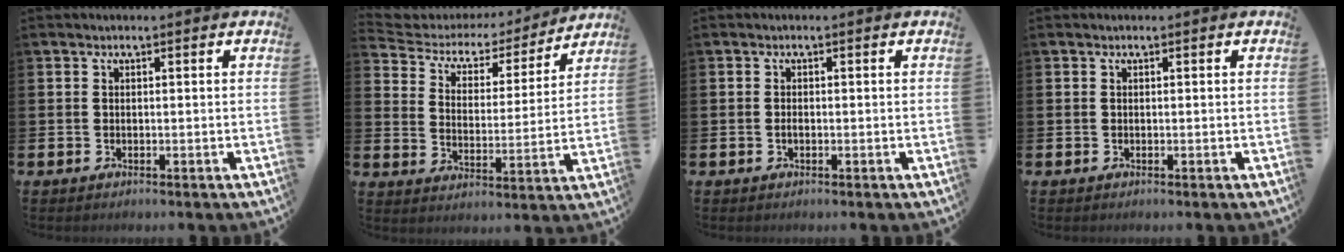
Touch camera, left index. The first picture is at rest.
{"total": 4.8, "force": [3.9, 2.5, 1.0], "torque": [-0.049, -0.027, 0.060]}
{"total": 0.6, "force": [-0.3, 0.3, 0.5], "torque": [-0.018, 0.003, -0.004]}
{"total": 0.0}